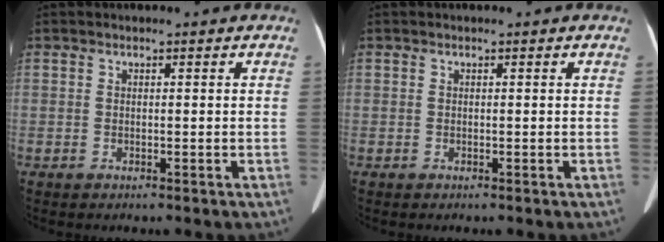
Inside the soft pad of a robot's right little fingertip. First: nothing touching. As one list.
[{"total": 0.0}]